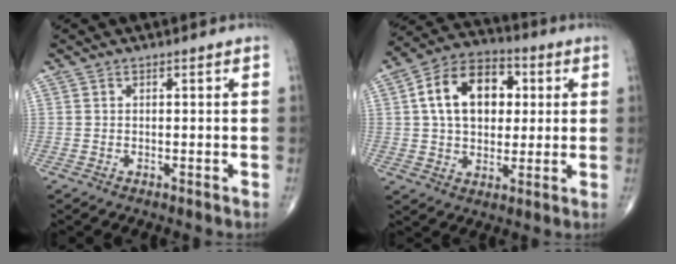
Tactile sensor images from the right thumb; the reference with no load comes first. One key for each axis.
{"total": 15.5, "fx": 3.2, "fy": 10.5, "fz": 10.9, "tx": -0.150, "ty": 0.012, "tz": 0.047}